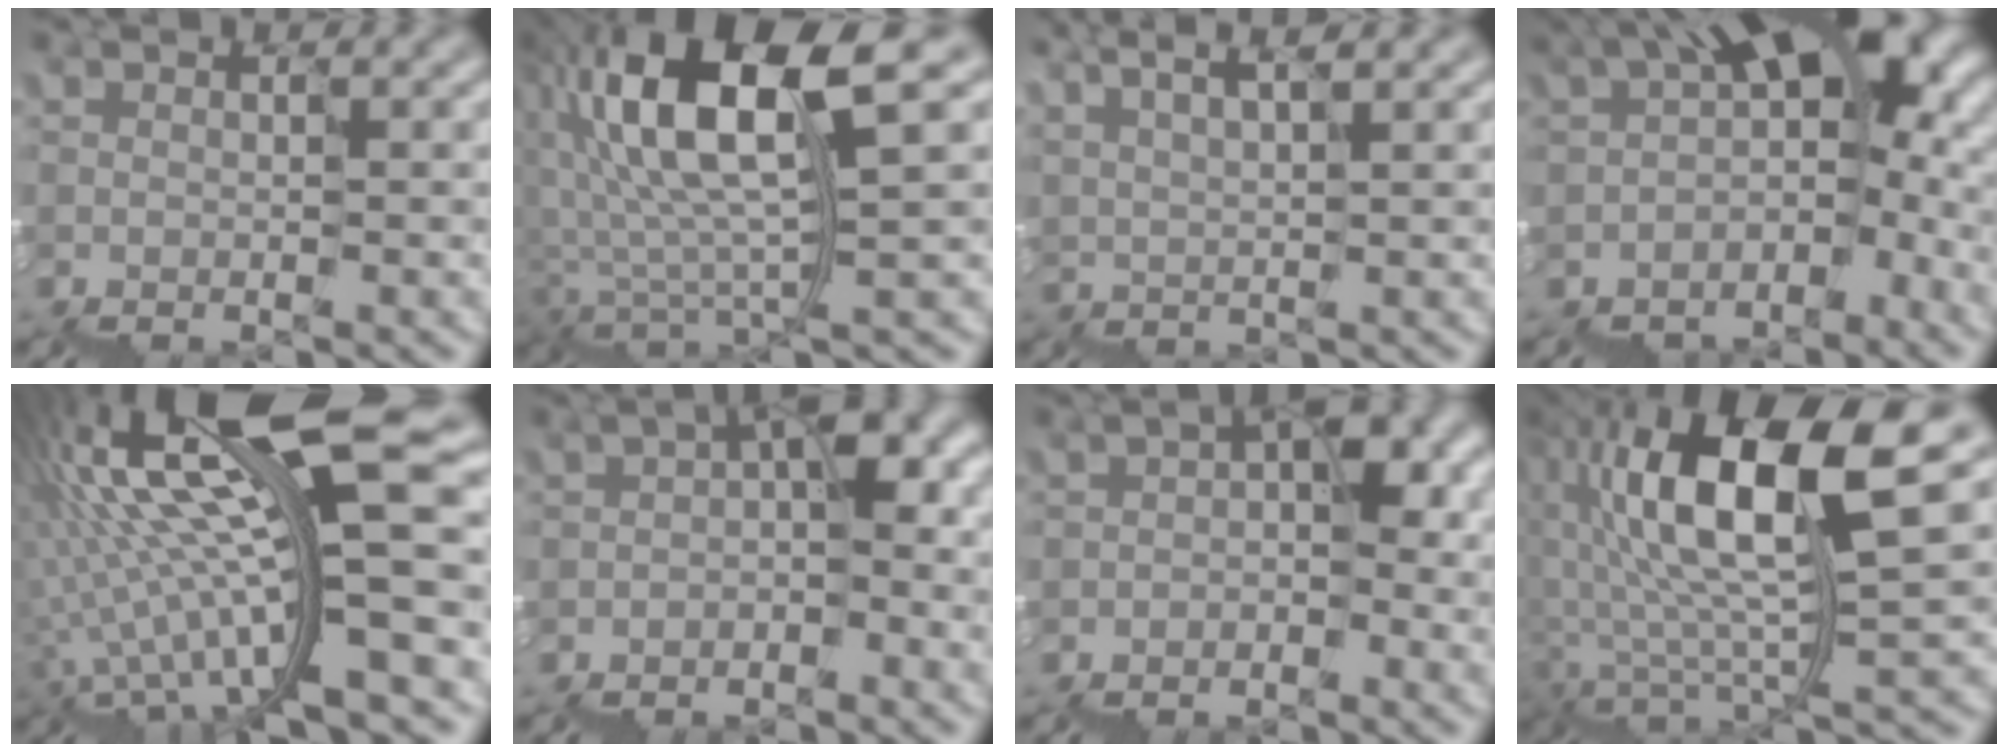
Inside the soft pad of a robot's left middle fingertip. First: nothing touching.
{"total": 7.6, "force": [2.9, 1.8, 6.8], "torque": [-0.139, 0.019, 0.058]}
{"total": 3.3, "force": [3.2, 0.4, 0.8], "torque": [-0.022, 0.025, 0.056]}
{"total": 8.4, "force": [-1.2, 4.2, 7.2], "torque": [-0.123, 0.020, -0.024]}
{"total": 14.1, "force": [1.0, 2.7, 13.8], "torque": [-0.265, 0.028, 0.023]}
{"total": 4.6, "force": [-1.0, 1.7, 4.1], "torque": [-0.075, 0.017, -0.023]}
{"total": 3.7, "force": [-1.0, 1.7, 3.1], "torque": [-0.064, 0.015, -0.027]}
{"total": 9.5, "force": [1.9, 2.4, 9.0], "torque": [-0.175, 0.022, 0.037]}